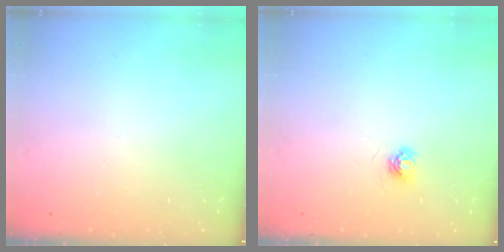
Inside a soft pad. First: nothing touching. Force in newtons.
{"total": 4.5, "press": 4.5, "slide": 0.5}